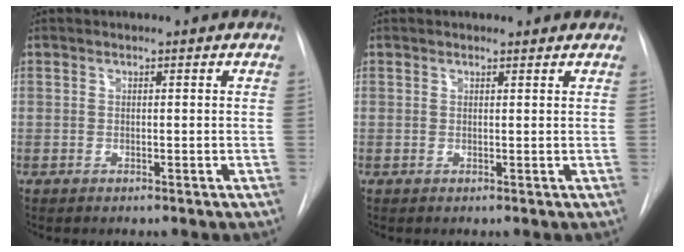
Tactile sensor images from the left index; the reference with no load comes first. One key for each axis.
{"total": 1.3, "fx": 1.2, "fy": 0.3, "fz": 0.0, "tx": -0.011, "ty": 0.002, "tz": 0.015}